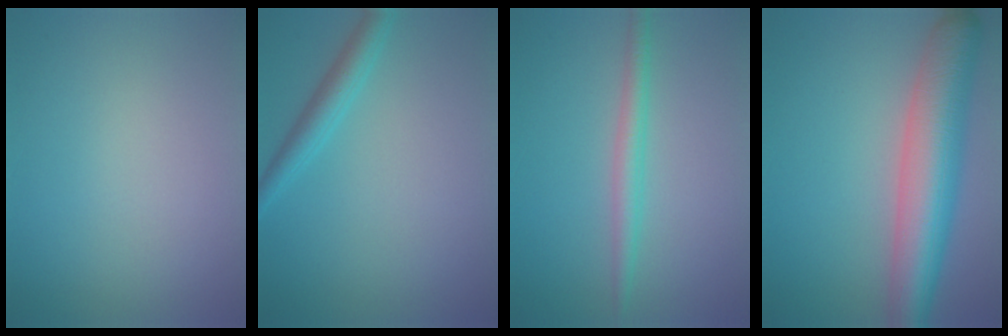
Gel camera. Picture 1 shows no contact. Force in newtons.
{"total": 2.4, "press": 2.4, "slide": 0.1}
{"total": 2.5, "press": 2.5, "slide": 0.0}
{"total": 8.6, "press": 8.5, "slide": 0.6}